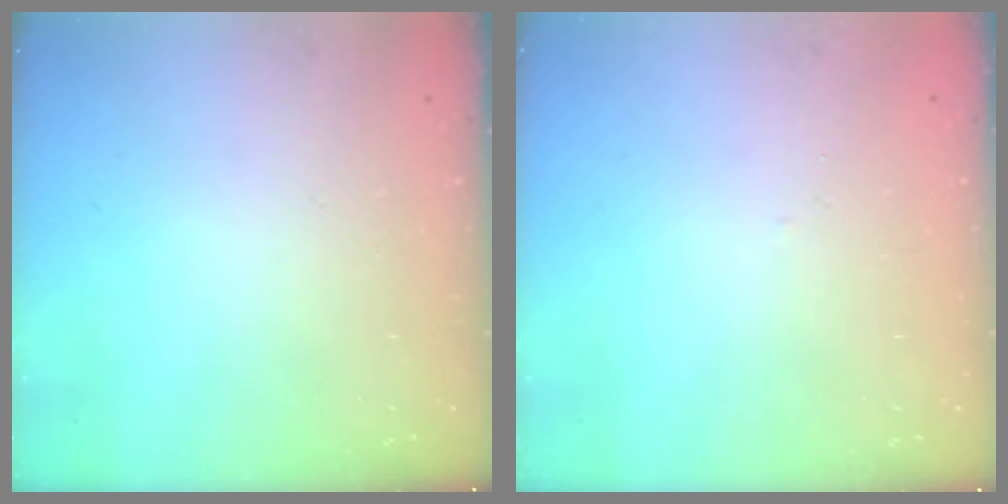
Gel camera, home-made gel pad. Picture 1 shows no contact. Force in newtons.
{"total": 1.6, "press": 1.6, "slide": 0.3}